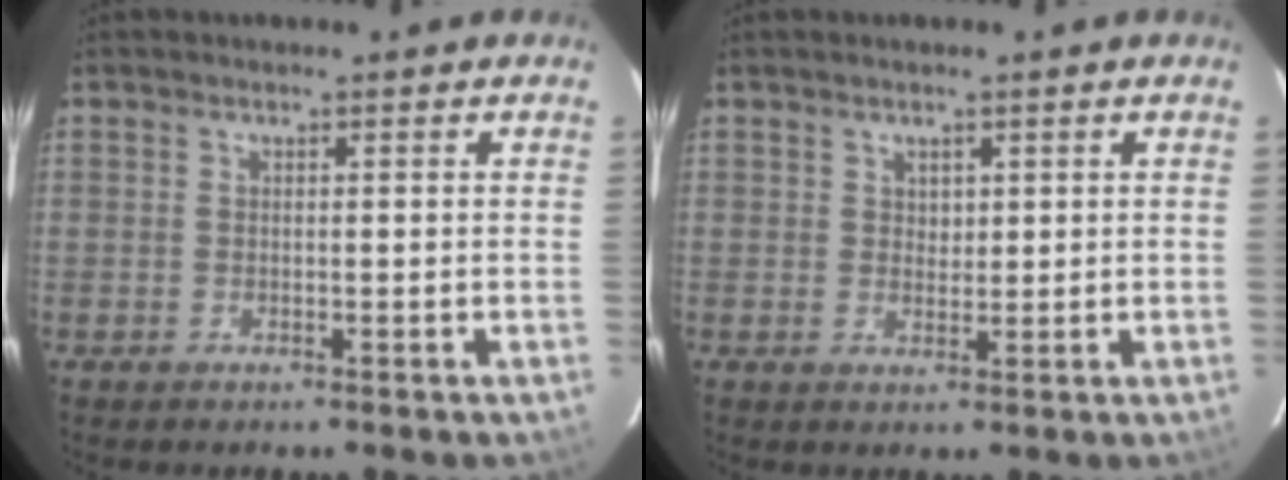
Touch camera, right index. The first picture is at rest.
{"total": 1.8, "force": [0.9, 1.4, 0.5], "torque": [-0.004, 0.004, 0.017]}